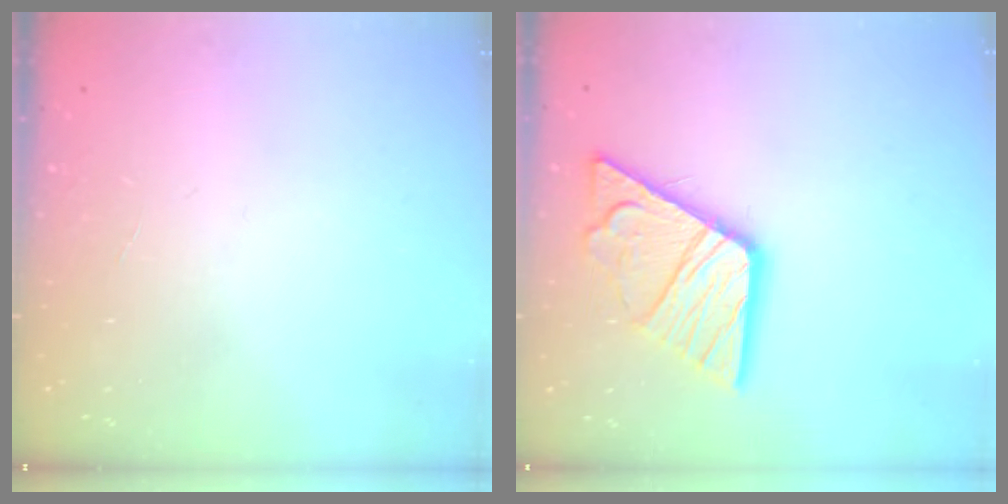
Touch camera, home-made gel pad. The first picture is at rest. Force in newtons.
{"total": 17.5, "press": 17.4, "slide": 2.1}